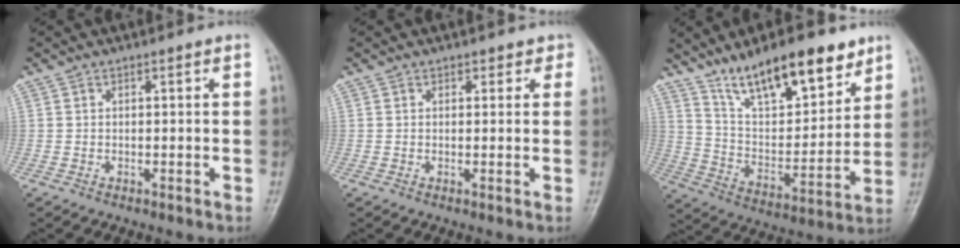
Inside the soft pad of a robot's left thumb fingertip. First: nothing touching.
{"total": 1.3, "force": [0.8, 0.9, 0.5], "torque": [0.009, -0.003, 0.006]}
{"total": 18.5, "force": [12.8, 6.6, 11.6], "torque": [-0.148, -0.064, 0.228]}